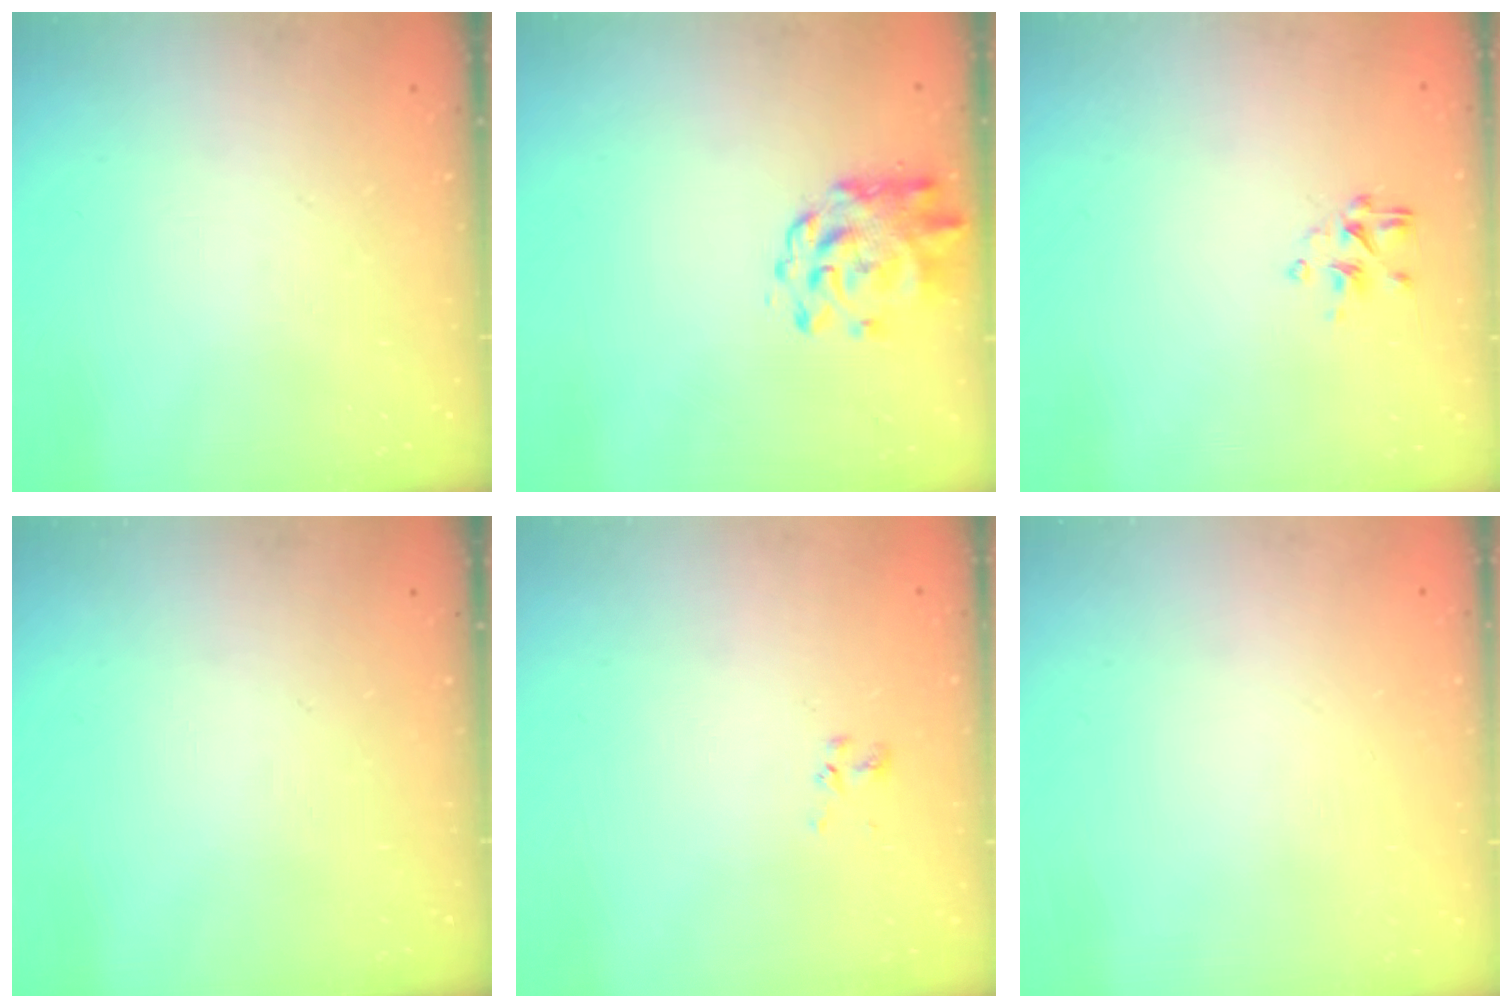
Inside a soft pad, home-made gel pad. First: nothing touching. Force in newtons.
{"total": 2.8, "press": 2.6, "slide": 0.8}
{"total": 2.4, "press": 2.2, "slide": 1.0}
{"total": 0.0}
{"total": 1.7, "press": 1.5, "slide": 0.8}
{"total": 1.8, "press": 1.8, "slide": 0.2}